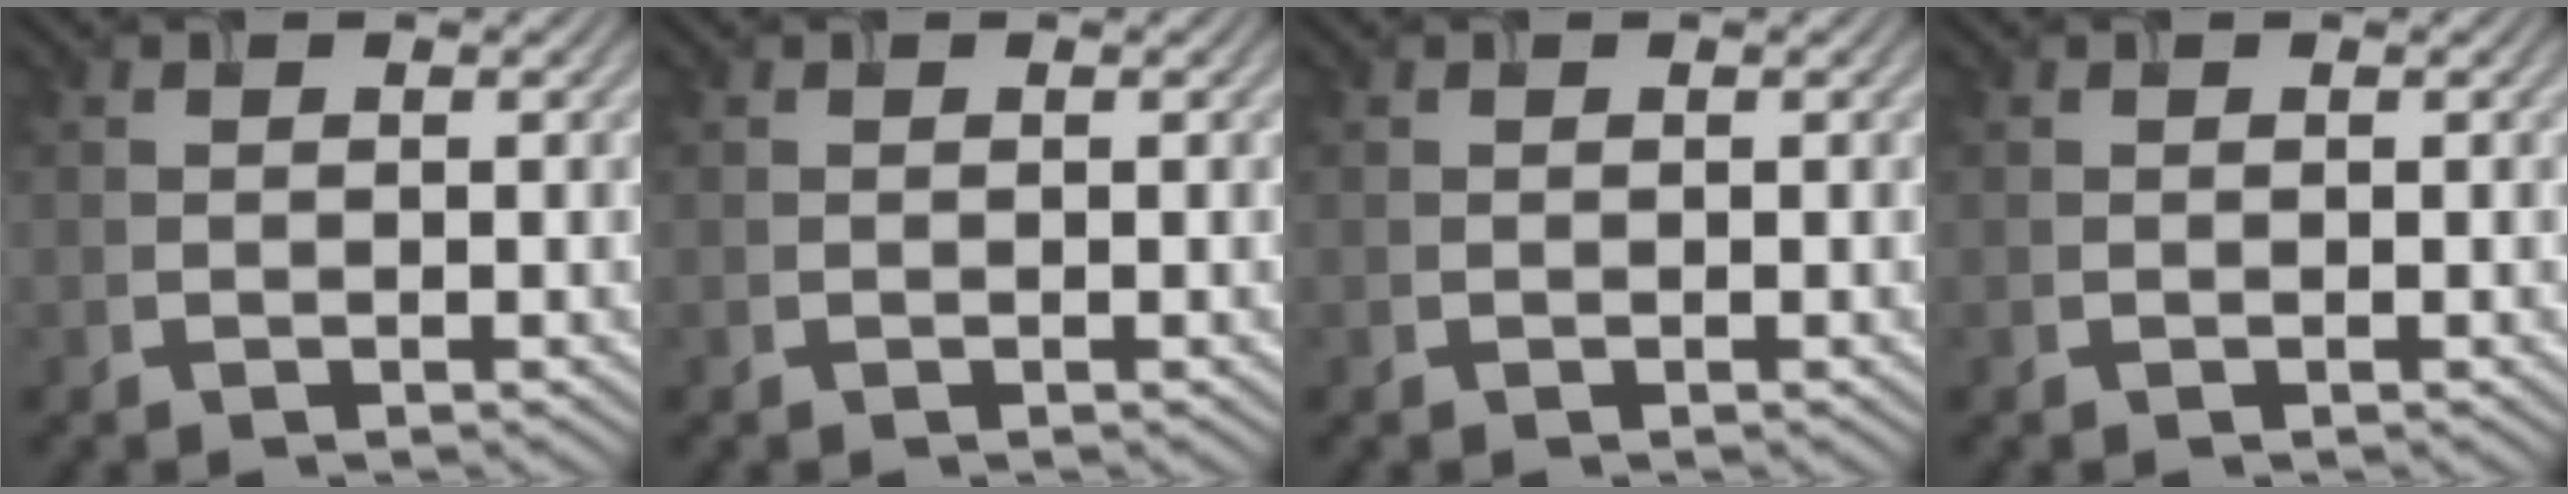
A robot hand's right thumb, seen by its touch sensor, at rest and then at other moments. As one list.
[{"total": 0.0}, {"total": 0.0}, {"total": 0.0}]